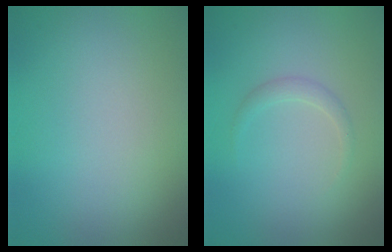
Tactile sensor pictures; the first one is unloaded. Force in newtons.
{"total": 1.1, "press": 1.1, "slide": 0.0}